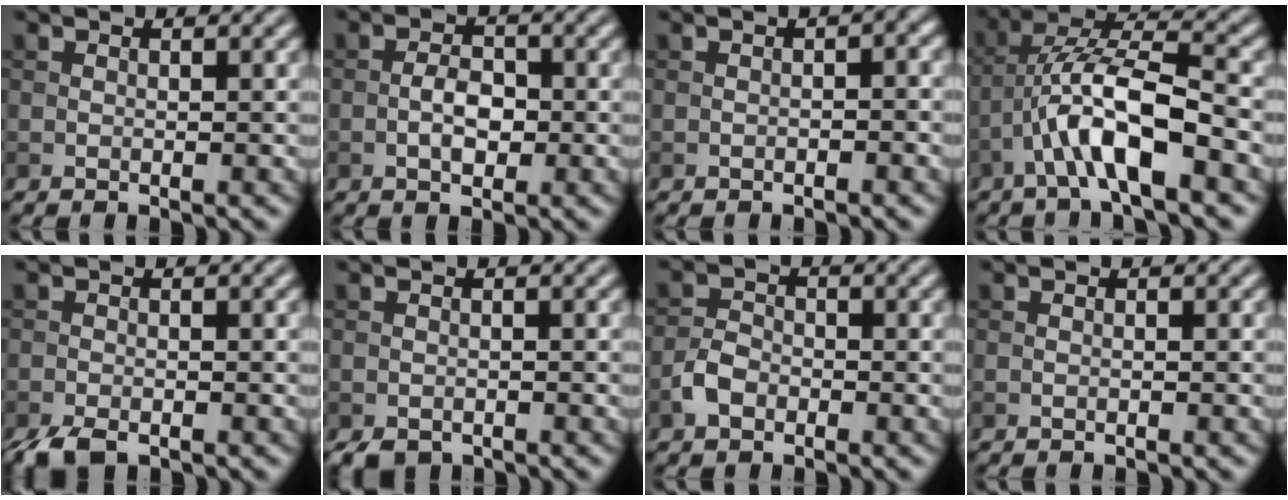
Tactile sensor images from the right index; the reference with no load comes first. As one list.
[{"total": 2.6, "force": [-0.6, 1.4, 2.1], "torque": [-0.038, 0.004, -0.014]}, {"total": 1.7, "force": [-0.2, 0.6, 1.6], "torque": [-0.022, 0.002, -0.004]}, {"total": 7.7, "force": [-3.2, 2.1, 6.7], "torque": [-0.127, 0.019, -0.061]}, {"total": 2.8, "force": [-2.2, 0.9, 1.6], "torque": [-0.033, -0.008, -0.043]}, {"total": 1.4, "force": [-1.1, 0.7, 0.5], "torque": [-0.008, -0.004, -0.020]}, {"total": 2.4, "force": [-1.3, 1.7, 1.2], "torque": [-0.021, 0.006, -0.030]}, {"total": 0.0}]